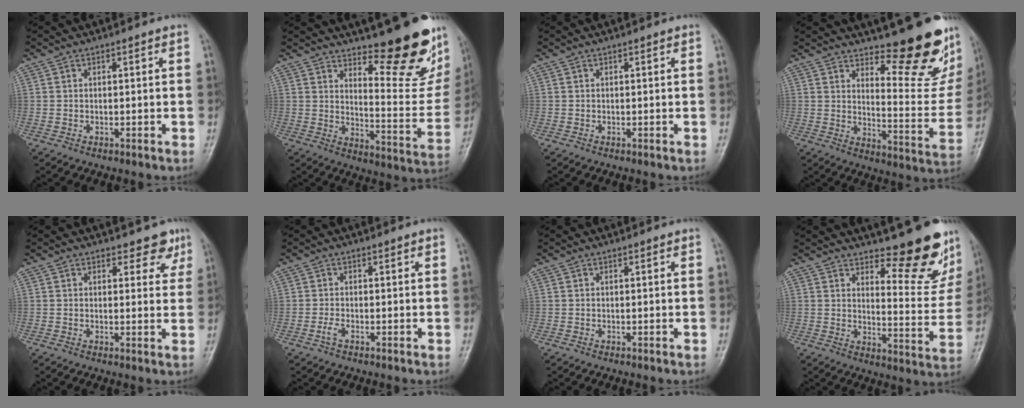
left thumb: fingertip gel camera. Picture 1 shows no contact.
{"total": 20.2, "force": [14.3, 6.1, 12.8], "torque": [-0.129, -0.127, 0.196]}
{"total": 0.0}
{"total": 18.7, "force": [13.5, 5.9, 11.5], "torque": [-0.106, -0.128, 0.182]}
{"total": 3.8, "force": [2.8, 2.3, 1.1], "torque": [0.017, -0.018, 0.028]}
{"total": 1.4, "force": [-0.7, 0.5, 1.1], "torque": [-0.025, 0.005, -0.015]}
{"total": 0.0}
{"total": 14.1, "force": [11.1, 4.5, 7.6], "torque": [-0.053, -0.108, 0.144]}